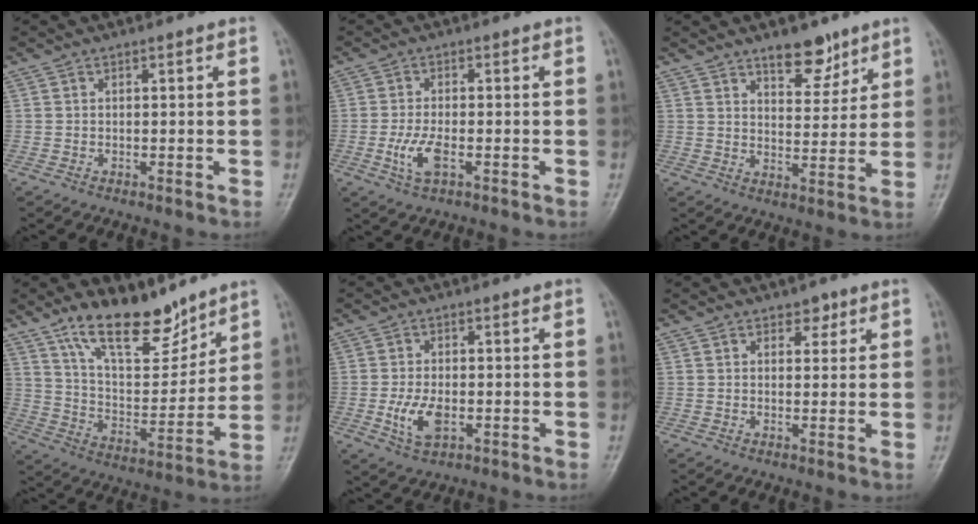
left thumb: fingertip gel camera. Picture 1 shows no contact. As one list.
[{"total": 4.8, "force": [-1.7, 2.0, 4.0], "torque": [-0.088, 0.002, -0.029]}, {"total": 7.7, "force": [5.5, 3.5, 4.1], "torque": [-0.030, -0.038, 0.086]}, {"total": 15.8, "force": [11.7, 6.3, 8.6], "torque": [-0.106, -0.076, 0.213]}, {"total": 6.0, "force": [-1.5, 3.3, 4.8], "torque": [-0.092, -0.001, -0.024]}, {"total": 2.6, "force": [1.6, 1.7, 1.1], "torque": [0.004, -0.007, 0.020]}]